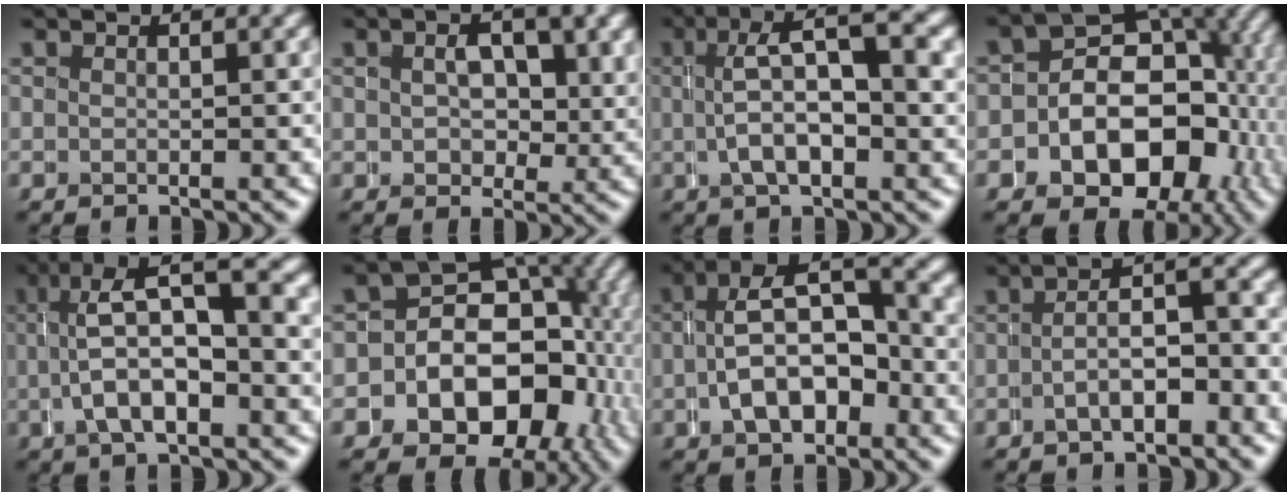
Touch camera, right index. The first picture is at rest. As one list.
[{"total": 3.3, "force": [1.2, 1.8, 2.5], "torque": [-0.033, -0.003, 0.024]}, {"total": 5.2, "force": [1.1, 1.1, 5.0], "torque": [-0.069, 0.020, 0.013]}, {"total": 13.4, "force": [-1.1, 10.4, 8.4], "torque": [-0.133, -0.027, -0.020]}, {"total": 8.0, "force": [1.4, 3.1, 7.3], "torque": [-0.111, 0.016, 0.017]}, {"total": 15.1, "force": [-1.4, 12.1, 8.9], "torque": [-0.153, -0.033, -0.028]}, {"total": 6.1, "force": [-0.5, 3.0, 5.3], "torque": [-0.080, 0.003, -0.006]}, {"total": 4.7, "force": [-2.2, 1.3, 3.9], "torque": [-0.051, 0.001, -0.034]}]